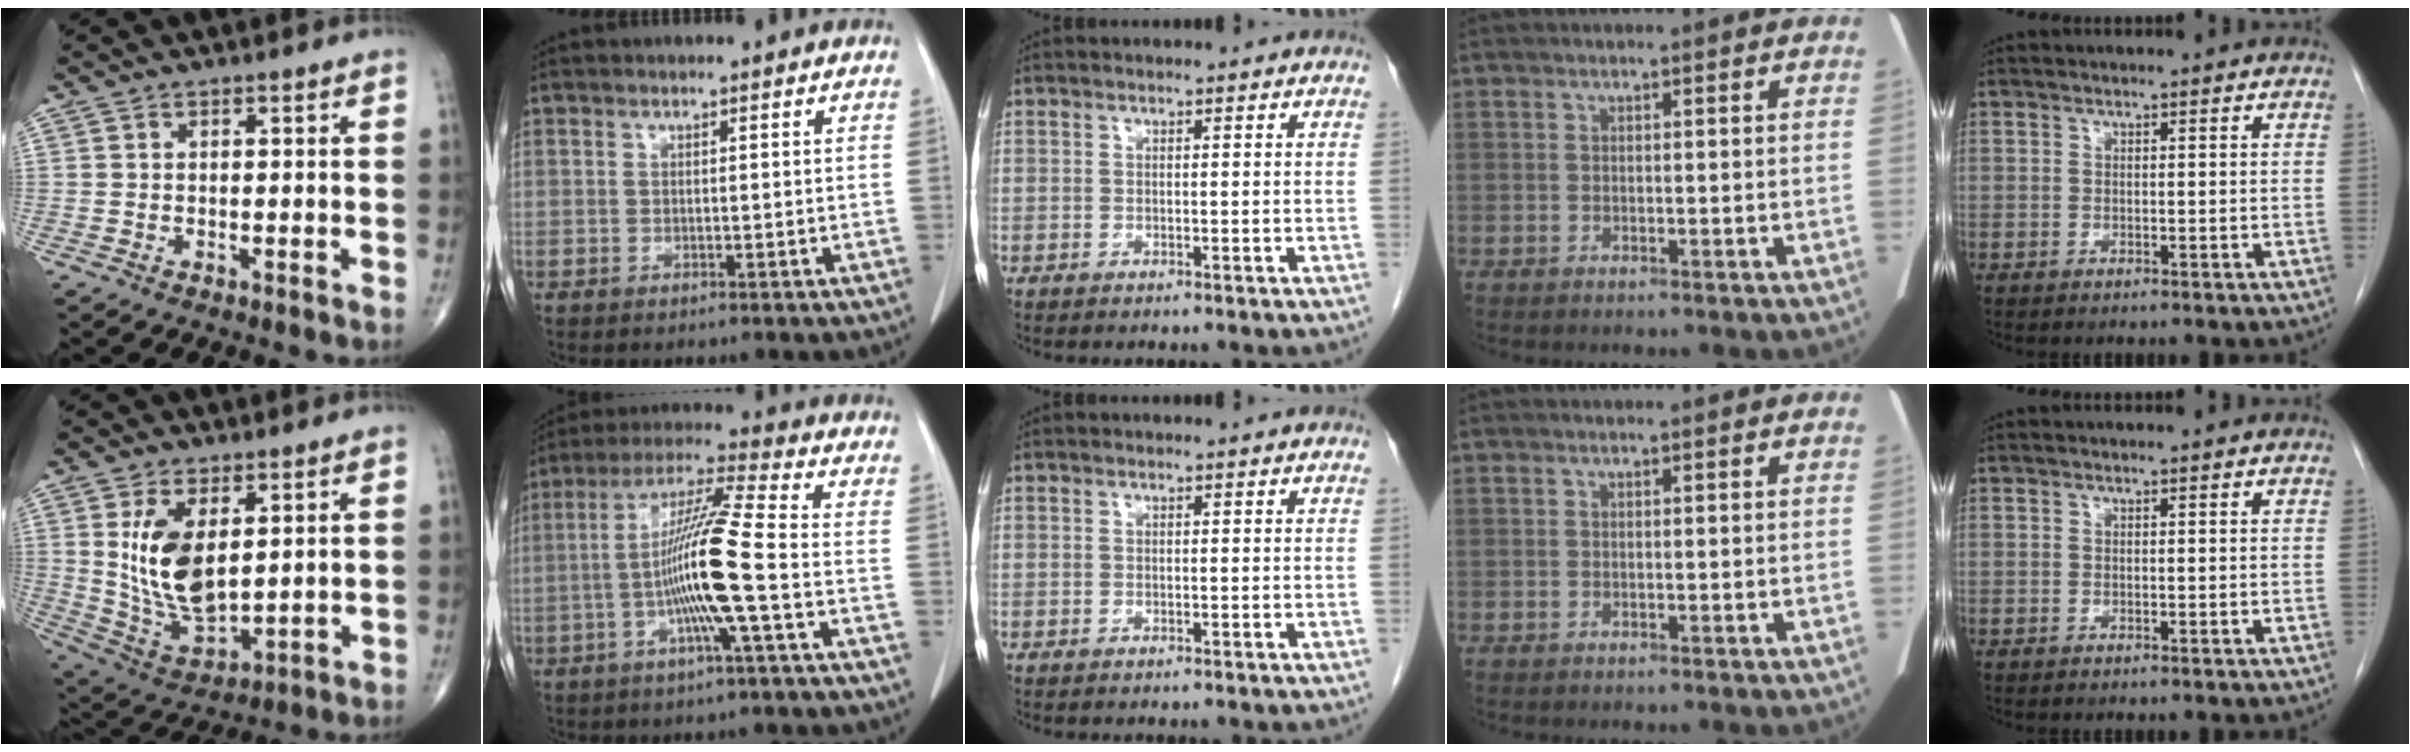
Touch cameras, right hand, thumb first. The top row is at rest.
{"thumb": {"total": 13.4, "force": [3.2, 7.0, 11.0], "torque": [-0.192, -0.023, 0.079]}, "index": {"total": 12.3, "force": [-2.6, -0.8, 12.0], "torque": [-0.230, 0.003, -0.057]}}